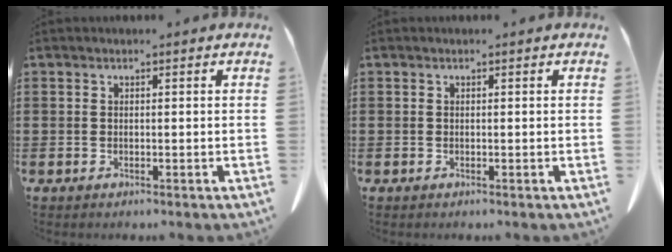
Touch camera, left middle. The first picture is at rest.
{"total": 0.0}